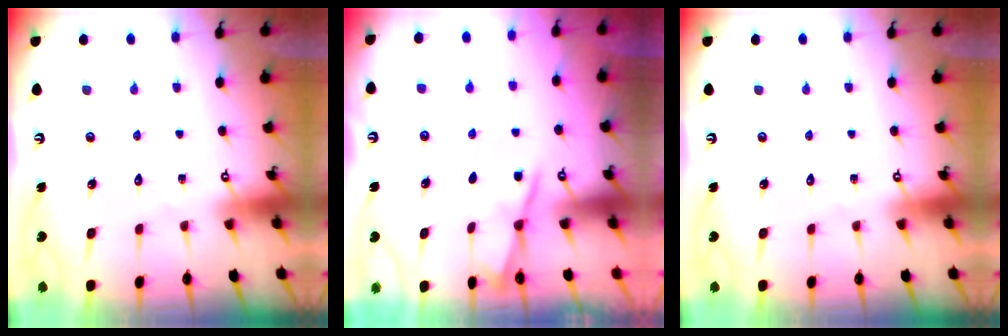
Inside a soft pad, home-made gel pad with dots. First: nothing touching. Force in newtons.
{"total": 2.8, "press": 2.8, "slide": 0.5}
{"total": 0.0}